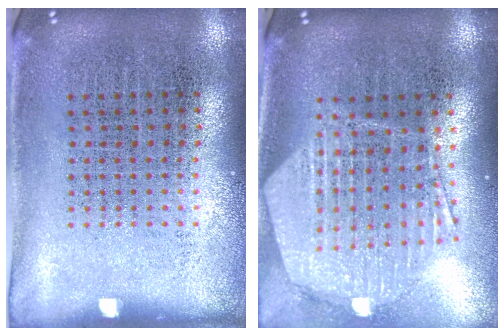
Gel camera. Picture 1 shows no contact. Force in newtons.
{"total": 1.8, "press": 1.7, "slide": 0.7}